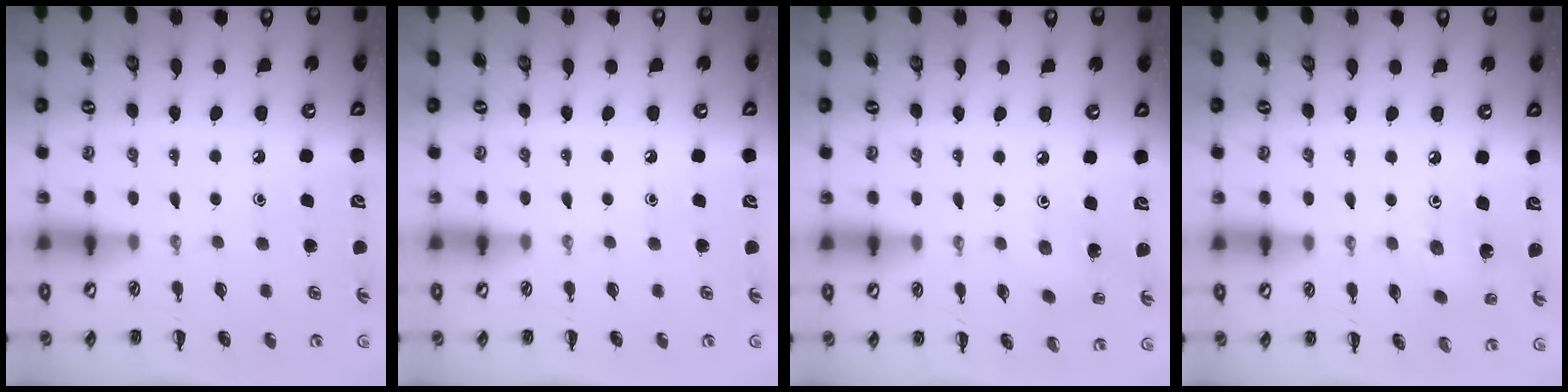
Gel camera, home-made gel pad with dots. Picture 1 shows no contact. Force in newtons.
{"total": 0.0}
{"total": 1.8, "press": 1.6, "slide": 0.6}
{"total": 1.7, "press": 1.7, "slide": 0.5}